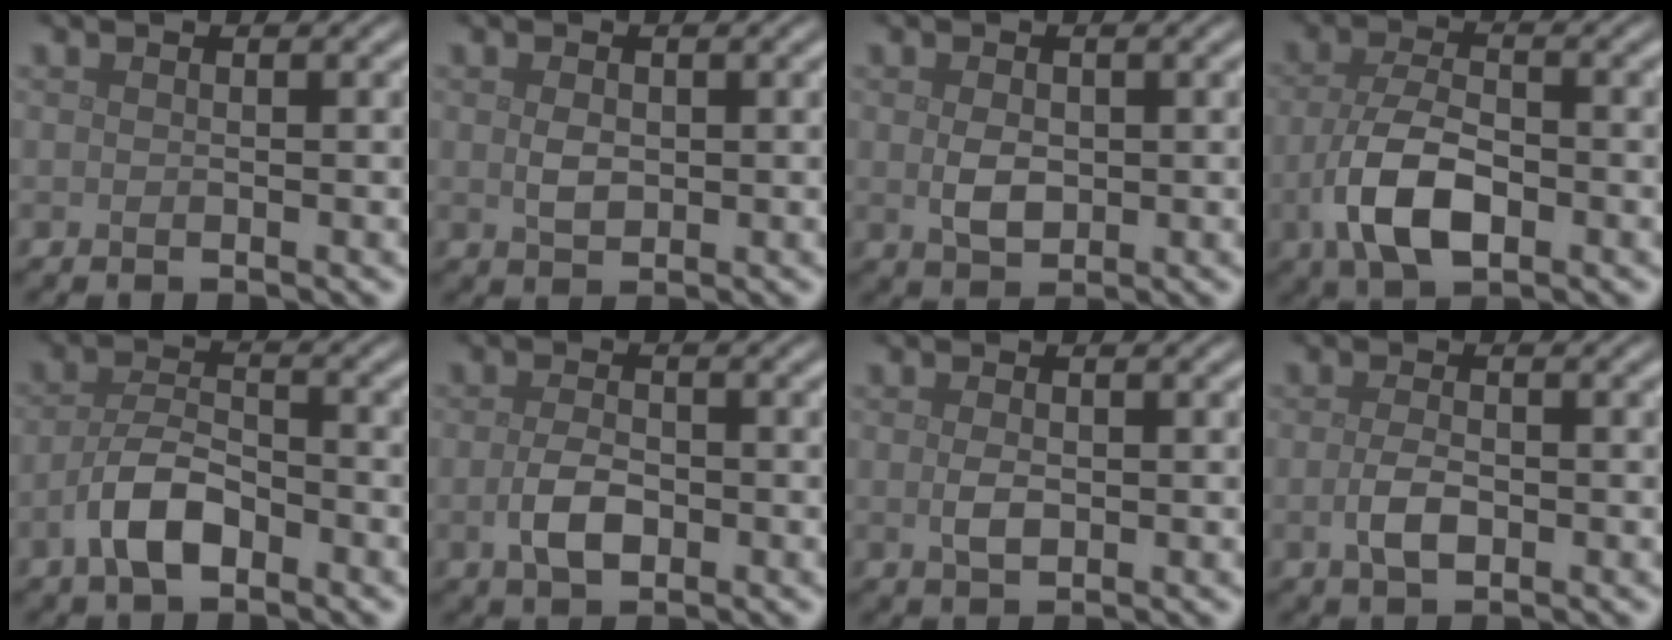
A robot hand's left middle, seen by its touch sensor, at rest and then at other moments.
{"total": 1.7, "force": [0.2, 1.2, 1.2], "torque": [-0.028, -0.002, 0.005]}
{"total": 2.3, "force": [0.1, 1.6, 1.7], "torque": [-0.036, -0.002, 0.004]}
{"total": 5.9, "force": [-1.9, 3.0, 4.7], "torque": [-0.099, -0.005, -0.038]}
{"total": 4.3, "force": [-2.1, 2.0, 3.1], "torque": [-0.060, 0.005, -0.045]}
{"total": 2.9, "force": [-0.7, 1.7, 2.3], "torque": [-0.049, -0.002, -0.012]}
{"total": 1.6, "force": [0.0, 1.0, 1.3], "torque": [-0.031, -0.003, 0.002]}
{"total": 2.3, "force": [-0.5, 1.2, 1.9], "torque": [-0.043, -0.003, -0.010]}